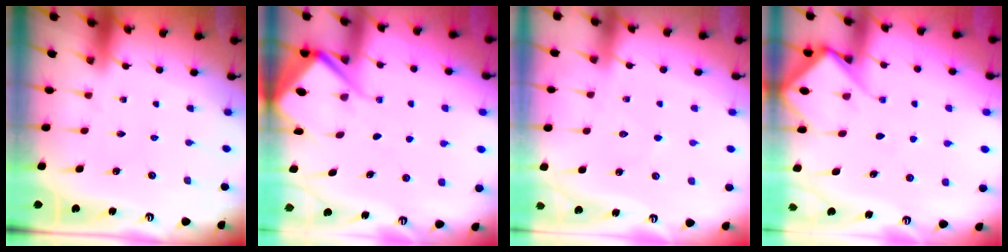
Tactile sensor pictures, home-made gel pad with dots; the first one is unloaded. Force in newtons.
{"total": 6.5, "press": 6.4, "slide": 0.7}
{"total": 4.6, "press": 4.5, "slide": 0.6}
{"total": 7.4, "press": 7.4, "slide": 0.8}